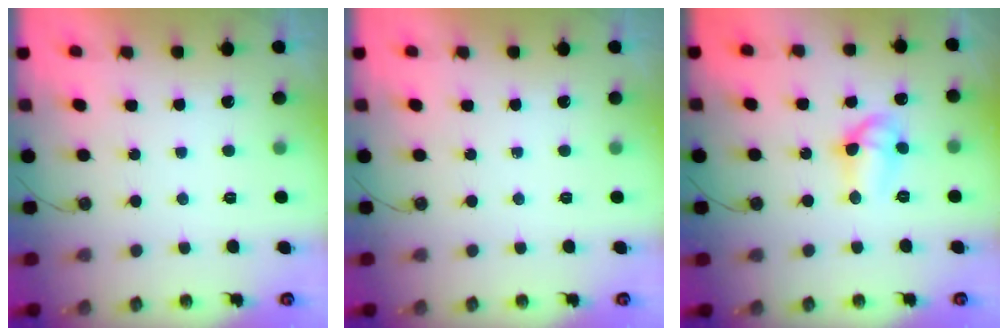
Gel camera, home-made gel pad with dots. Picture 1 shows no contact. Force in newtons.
{"total": 0.0}
{"total": 8.8, "press": 8.7, "slide": 1.5}